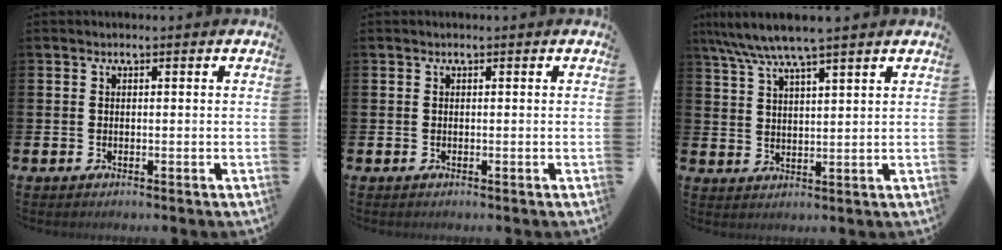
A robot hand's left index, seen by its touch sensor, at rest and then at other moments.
{"total": 0.0}
{"total": 6.2, "force": [5.5, 0.3, 3.0], "torque": [-0.077, -0.017, 0.098]}